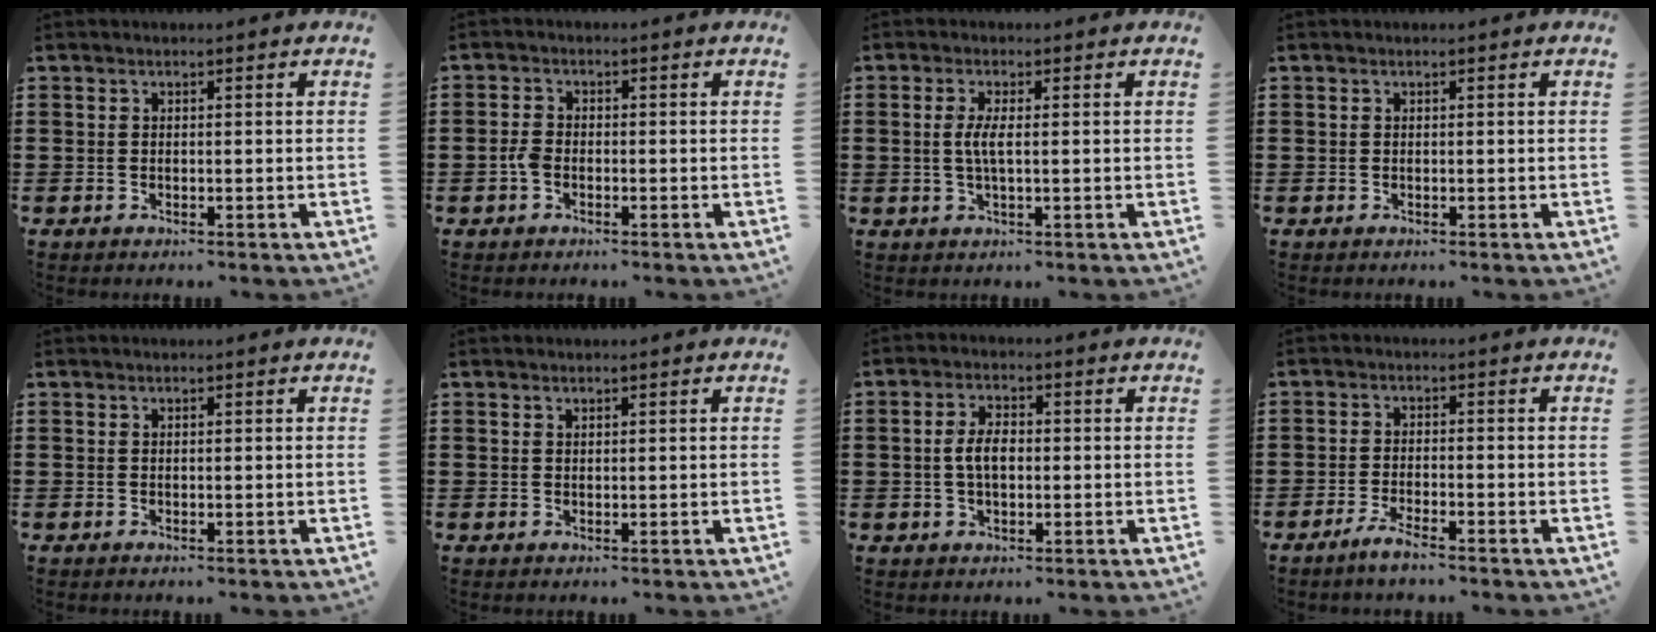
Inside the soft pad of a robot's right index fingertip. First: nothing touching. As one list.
[{"total": 2.1, "force": [-0.7, 1.2, 1.5], "torque": [-0.043, -0.003, -0.018]}, {"total": 3.2, "force": [0.0, 0.6, 3.2], "torque": [-0.067, -0.005, -0.004]}, {"total": 0.0}, {"total": 0.0}, {"total": 0.6, "force": [0.5, 0.4, 0.2], "torque": [-0.004, 0.002, 0.010]}, {"total": 4.4, "force": [-0.1, 2.4, 3.7], "torque": [-0.087, 0.003, -0.008]}, {"total": 2.8, "force": [-2.3, 0.1, 1.7], "torque": [-0.036, 0.001, -0.044]}]